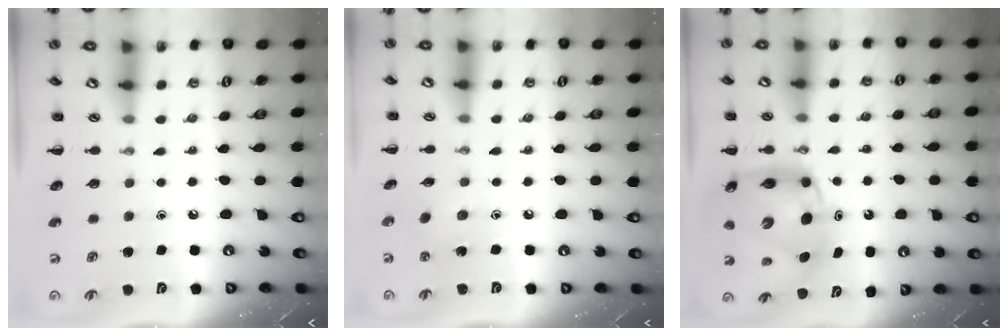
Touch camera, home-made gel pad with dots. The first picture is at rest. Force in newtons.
{"total": 2.5, "press": 2.4, "slide": 0.7}
{"total": 9.5, "press": 9.1, "slide": 2.8}